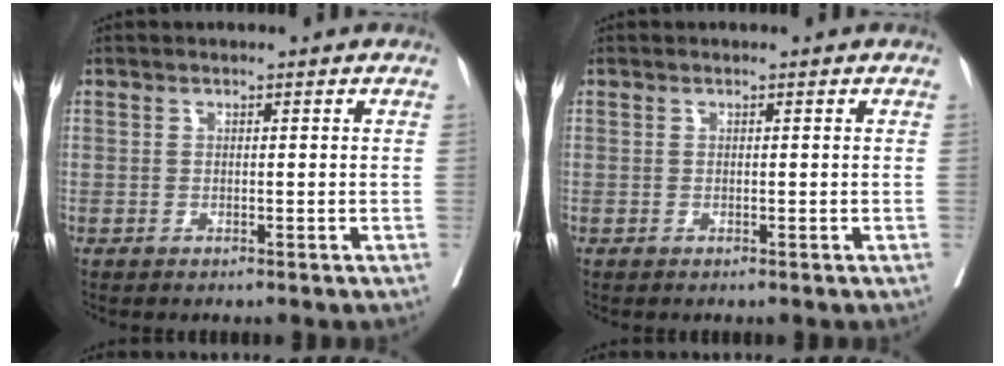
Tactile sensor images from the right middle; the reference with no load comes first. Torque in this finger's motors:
{"motor_torque": [0.00, -0.01, 0.00, 0.00]}